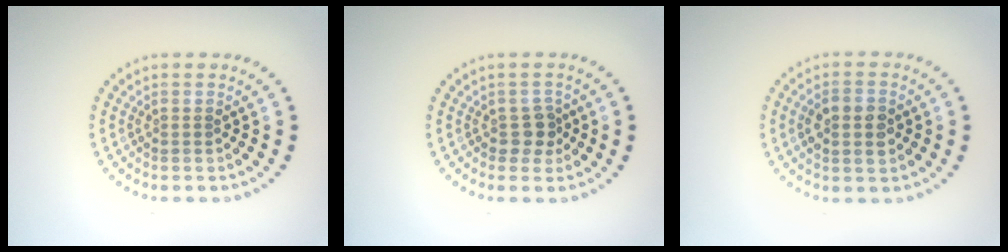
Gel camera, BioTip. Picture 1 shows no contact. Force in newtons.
{"total": 1.8, "press": 1.6, "slide": 0.9}
{"total": 2.7, "press": 2.7, "slide": 0.1}